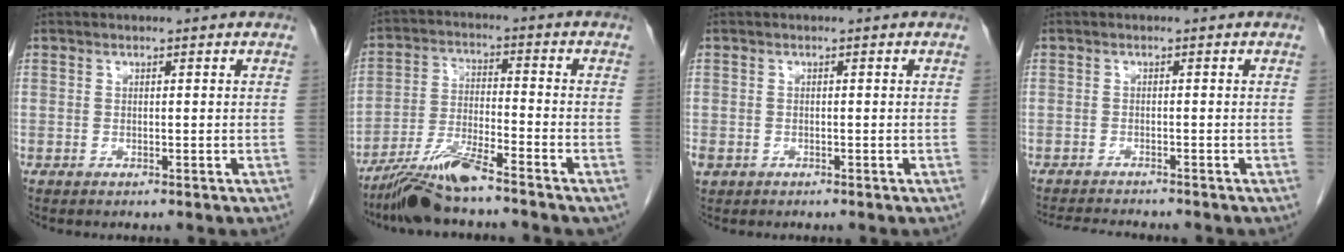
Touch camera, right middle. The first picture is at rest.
{"total": 9.1, "force": [-7.4, 0.6, 5.3], "torque": [-0.107, -0.021, -0.138]}
{"total": 2.1, "force": [-1.0, 1.6, 0.8], "torque": [-0.022, -0.001, -0.014]}
{"total": 5.1, "force": [-4.9, 0.2, 1.6], "torque": [-0.026, -0.015, -0.076]}